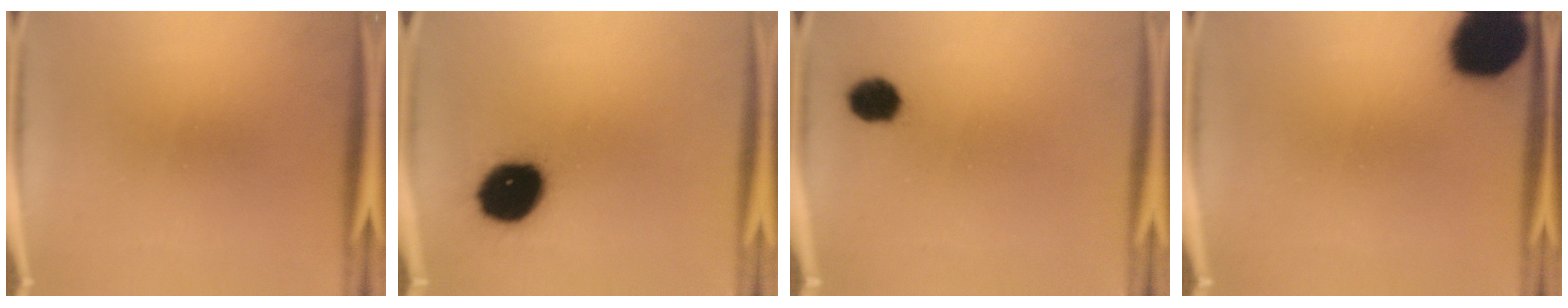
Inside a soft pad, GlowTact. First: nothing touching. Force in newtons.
{"total": 16.4}
{"total": 5.6}
{"total": 19.6}